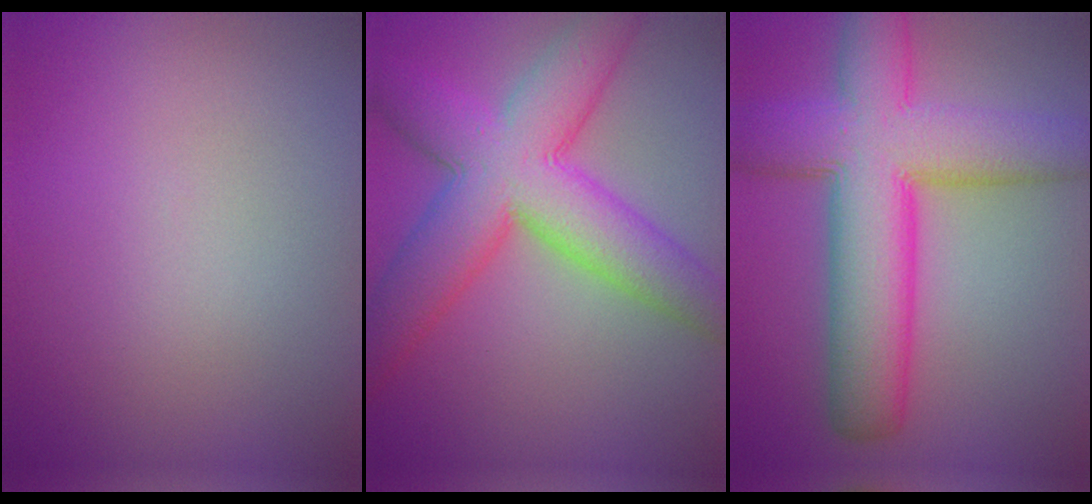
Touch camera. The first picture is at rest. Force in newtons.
{"total": 10.3, "press": 10.3, "slide": 0.4}
{"total": 11.2, "press": 11.2, "slide": 0.2}